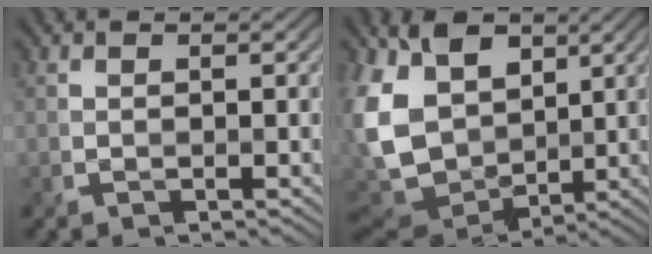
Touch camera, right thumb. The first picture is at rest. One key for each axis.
{"total": 14.9, "fx": 2.7, "fy": 11.0, "fz": 9.6, "tx": -0.254, "ty": -0.010, "tz": 0.060}